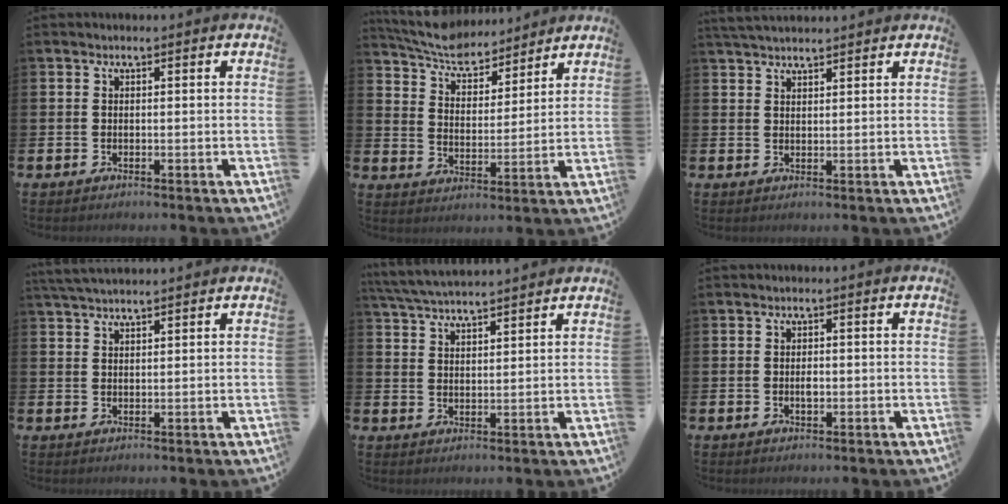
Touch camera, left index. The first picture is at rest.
{"total": 6.7, "force": [6.4, 1.9, 0.9], "torque": [-0.055, -0.040, 0.114]}
{"total": 2.9, "force": [2.8, 0.5, 0.6], "torque": [-0.018, -0.006, 0.054]}
{"total": 3.1, "force": [3.0, 0.3, 0.9], "torque": [-0.023, -0.005, 0.056]}
{"total": 4.9, "force": [4.8, 0.2, 0.8], "torque": [-0.038, -0.021, 0.088]}
{"total": 1.4, "force": [-0.1, 0.8, 1.2], "torque": [-0.012, 0.000, -0.006]}